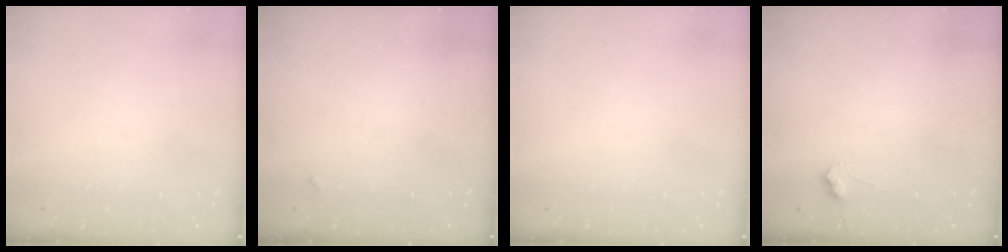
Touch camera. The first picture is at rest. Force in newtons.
{"total": 3.7, "press": 3.6, "slide": 0.7}
{"total": 0.0}
{"total": 4.3, "press": 4.3, "slide": 0.7}